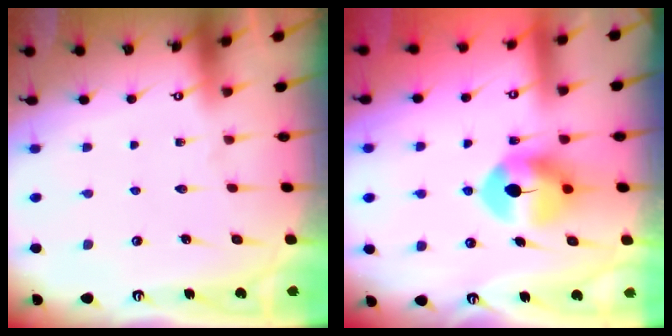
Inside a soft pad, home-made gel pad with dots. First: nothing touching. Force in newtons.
{"total": 8.9, "press": 8.9, "slide": 1.2}